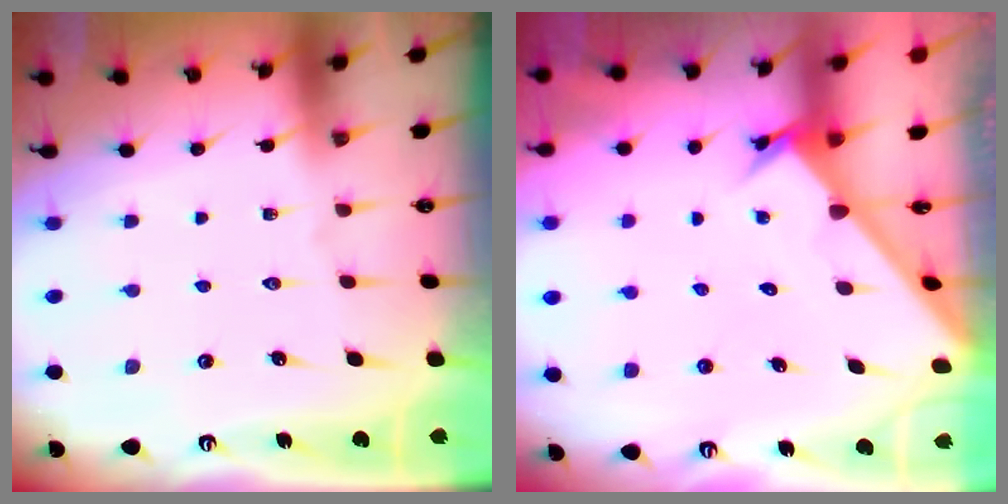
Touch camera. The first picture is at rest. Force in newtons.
{"total": 2.6, "press": 2.6, "slide": 0.3}